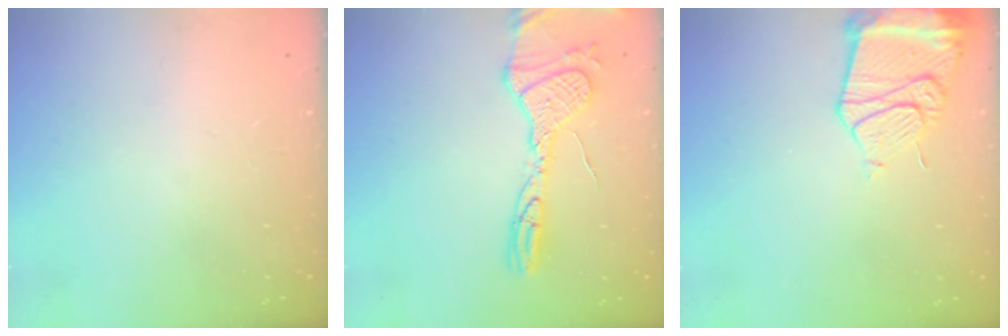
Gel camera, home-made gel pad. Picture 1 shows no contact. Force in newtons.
{"total": 17.0, "press": 17.0, "slide": 1.6}
{"total": 14.5, "press": 14.4, "slide": 1.7}